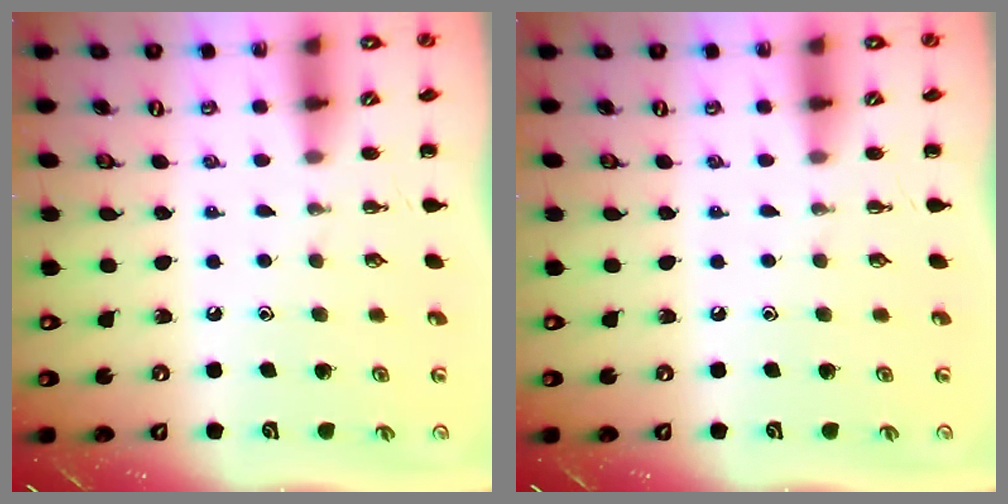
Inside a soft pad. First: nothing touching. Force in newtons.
{"total": 0.0}